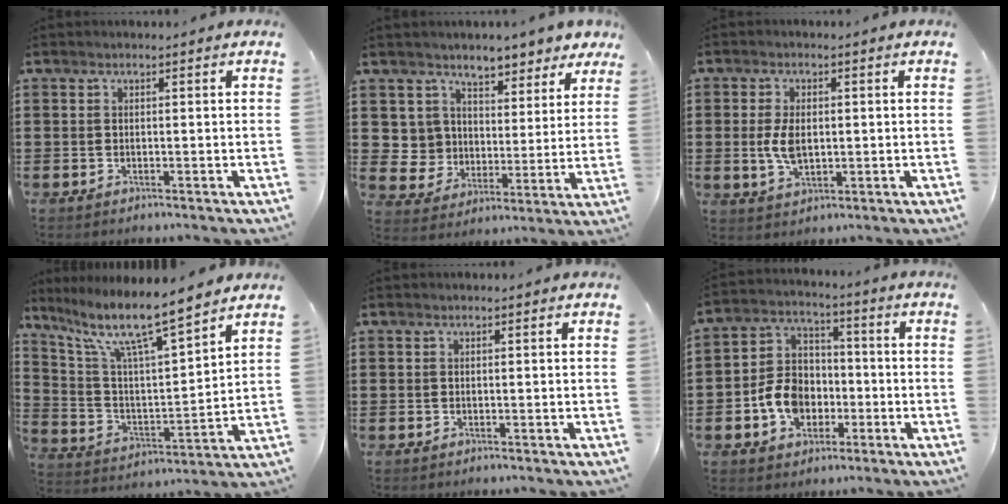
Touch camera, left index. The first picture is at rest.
{"total": 6.7, "force": [5.6, 3.3, -1.6], "torque": [-0.023, -0.056, 0.106]}
{"total": 5.2, "force": [0.2, 2.8, 4.4], "torque": [-0.109, 0.001, -0.002]}
{"total": 10.3, "force": [8.2, 1.1, 6.1], "torque": [-0.150, -0.053, 0.135]}
{"total": 0.0}
{"total": 8.4, "force": [-2.5, 6.7, 4.4], "torque": [-0.118, 0.019, -0.049]}